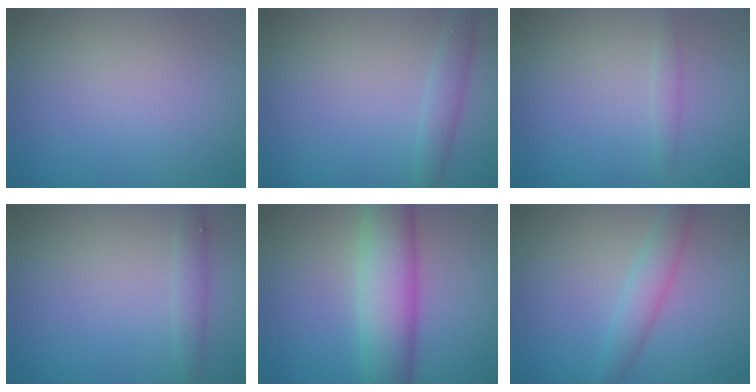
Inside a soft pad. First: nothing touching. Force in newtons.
{"total": 1.8, "press": 1.8, "slide": 0.1}
{"total": 1.0, "press": 1.0, "slide": 0.0}
{"total": 1.5, "press": 1.5, "slide": 0.1}
{"total": 8.3, "press": 8.3, "slide": 0.3}
{"total": 2.7, "press": 2.7, "slide": 0.0}